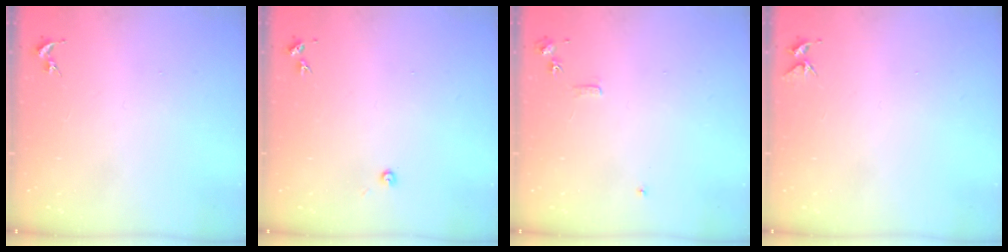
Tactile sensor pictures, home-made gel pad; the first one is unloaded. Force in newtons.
{"total": 2.7, "press": 2.7, "slide": 0.2}
{"total": 5.9, "press": 5.9, "slide": 0.7}
{"total": 5.0, "press": 4.9, "slide": 0.5}